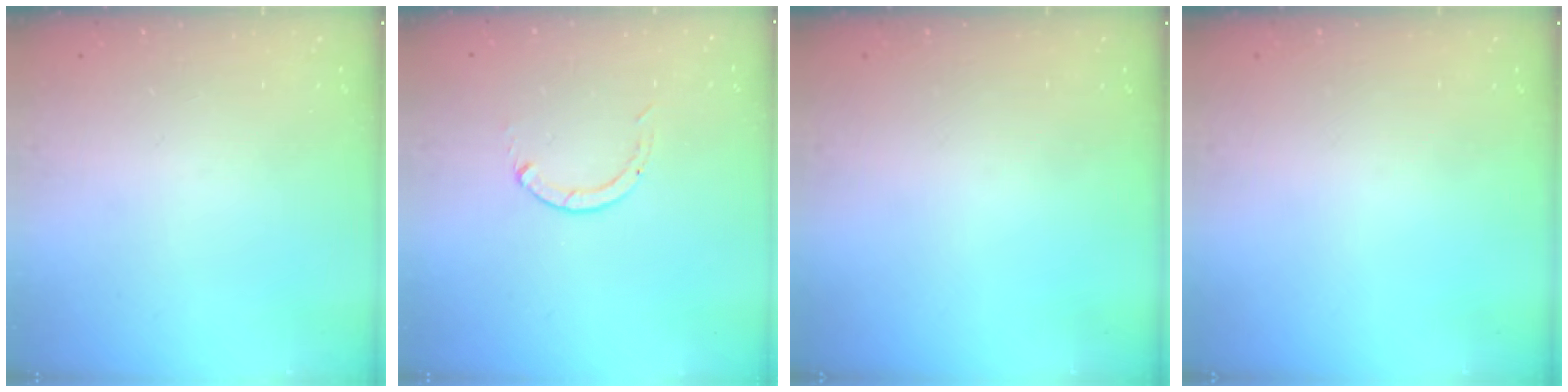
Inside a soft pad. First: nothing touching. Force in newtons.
{"total": 0.0}
{"total": 0.0}
{"total": 0.0}